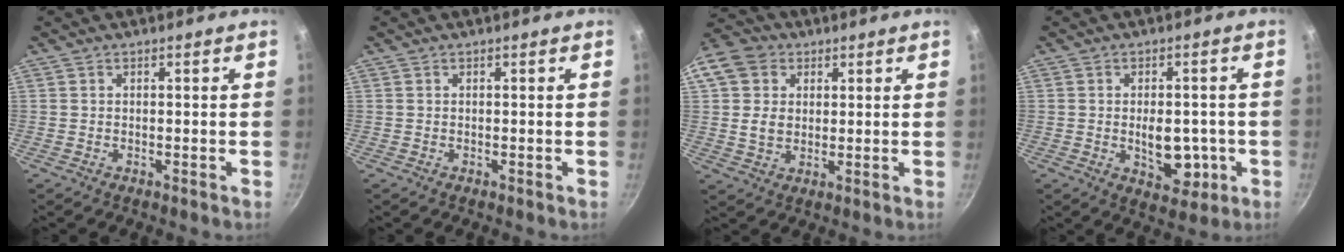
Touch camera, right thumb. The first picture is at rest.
{"total": 0.0}
{"total": 12.2, "force": [3.4, 10.0, 6.1], "torque": [-0.111, 0.010, 0.054]}
{"total": 9.1, "force": [-1.5, 5.5, 7.1], "torque": [-0.064, -0.003, -0.012]}